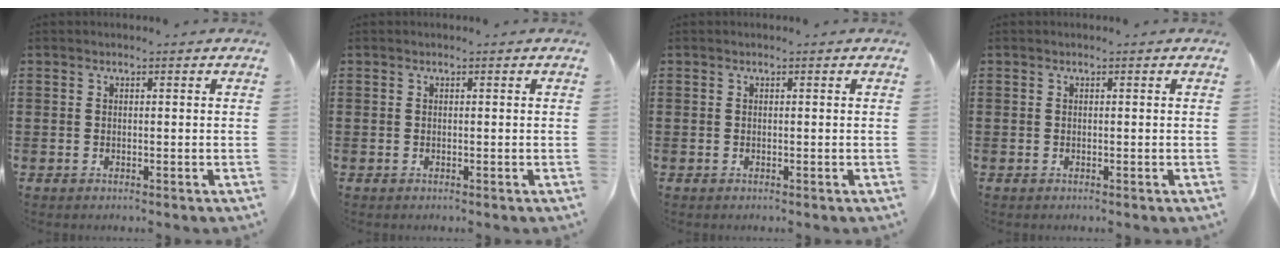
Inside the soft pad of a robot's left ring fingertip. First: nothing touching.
{"total": 0.0}
{"total": 0.0}
{"total": 0.0}